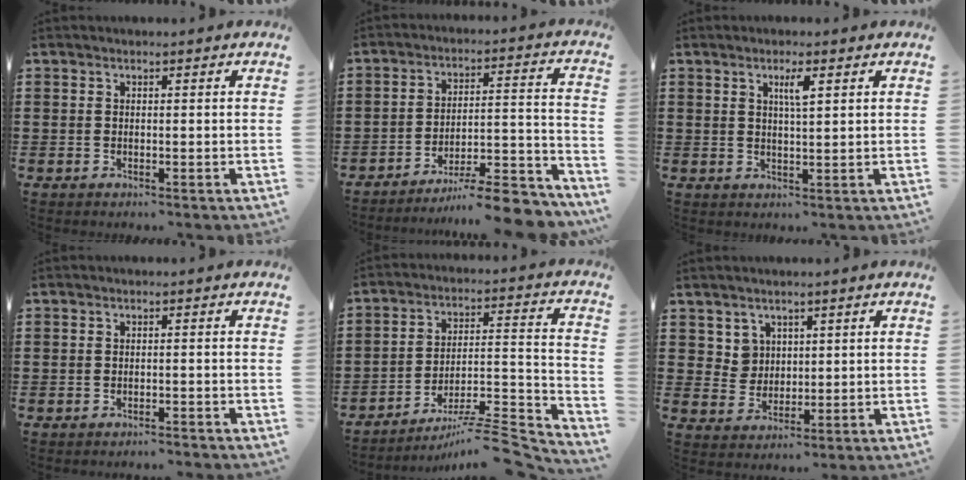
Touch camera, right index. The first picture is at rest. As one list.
[{"total": 9.0, "force": [-8.0, 0.8, 4.0], "torque": [-0.049, 0.016, -0.154]}, {"total": 2.7, "force": [1.2, 0.4, 2.3], "torque": [-0.041, -0.001, 0.017]}, {"total": 1.2, "force": [-1.2, 0.0, 0.1], "torque": [-0.005, 0.001, -0.024]}, {"total": 8.4, "force": [-7.1, 0.6, 4.4], "torque": [-0.060, 0.005, -0.139]}, {"total": 3.9, "force": [1.9, 3.3, 0.7], "torque": [-0.030, 0.012, 0.037]}]